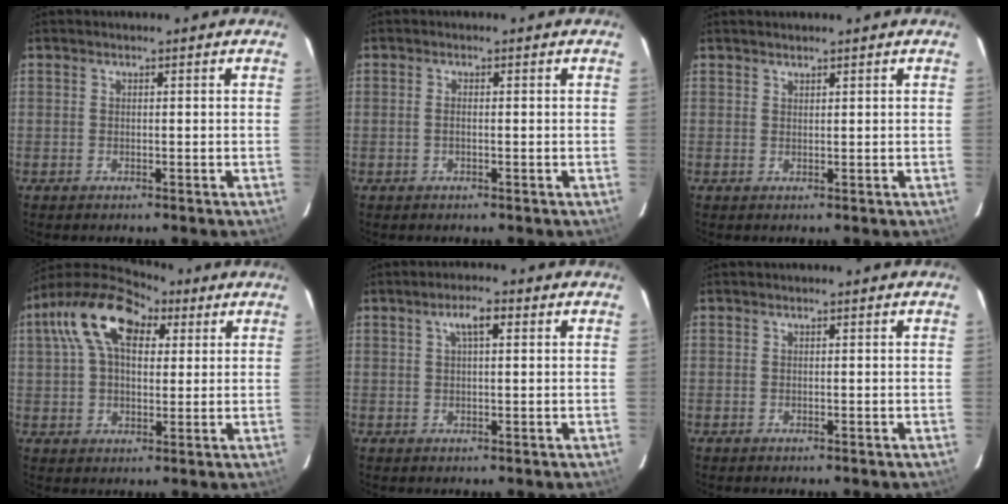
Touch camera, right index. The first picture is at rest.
{"total": 1.0, "force": [-0.2, 0.4, 0.9], "torque": [-0.021, 0.002, -0.005]}
{"total": 0.9, "force": [0.9, 0.2, 0.2], "torque": [-0.003, 0.002, 0.016]}
{"total": 15.7, "force": [6.5, 8.9, 11.1], "torque": [-0.214, 0.043, 0.105]}
{"total": 3.6, "force": [1.4, 1.1, 3.1], "torque": [-0.058, 0.011, 0.025]}
{"total": 0.0}